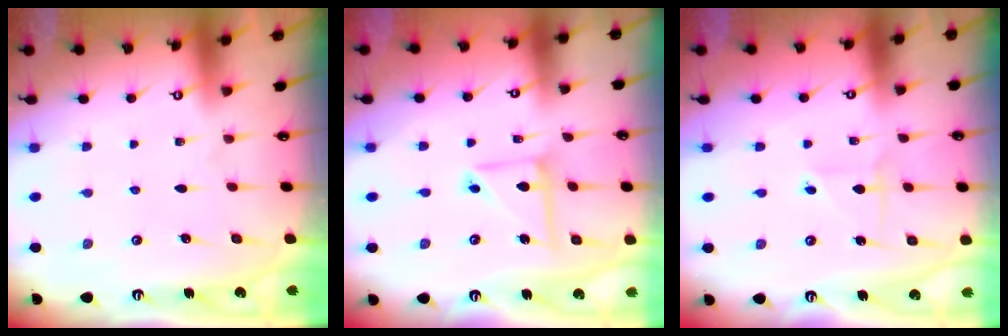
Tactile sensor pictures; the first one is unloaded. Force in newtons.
{"total": 7.9, "press": 7.9, "slide": 0.6}
{"total": 2.9, "press": 2.9, "slide": 0.2}